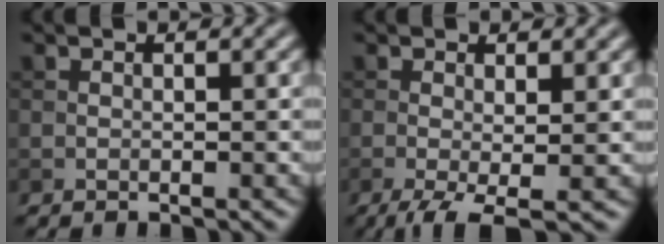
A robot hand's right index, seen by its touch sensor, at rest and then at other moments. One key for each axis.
{"total": 3.7, "fx": -1.3, "fy": 0.8, "fz": 3.3, "tx": -0.069, "ty": -0.008, "tz": -0.025}